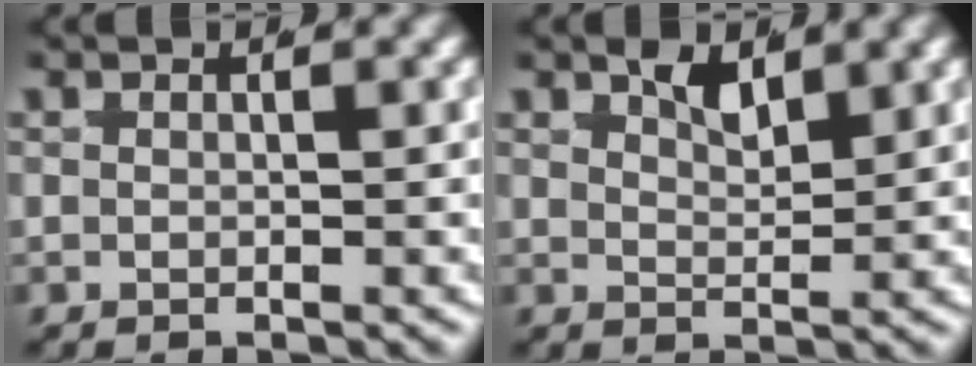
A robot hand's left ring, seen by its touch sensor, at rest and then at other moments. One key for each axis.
{"total": 2.5, "fx": 1.6, "fy": 1.3, "fz": 1.5, "tx": -0.032, "ty": -0.020, "tz": 0.029}